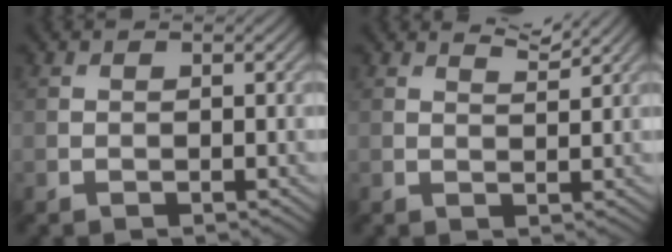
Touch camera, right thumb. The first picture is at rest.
{"total": 2.0, "force": [1.8, 0.1, 0.9], "torque": [-0.021, 0.001, 0.034]}